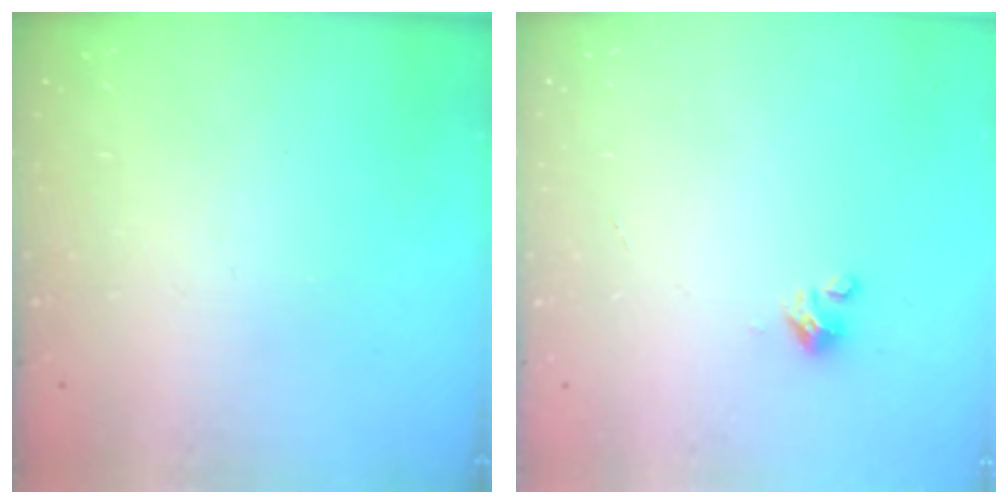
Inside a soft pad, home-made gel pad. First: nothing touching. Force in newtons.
{"total": 2.0, "press": 2.0, "slide": 0.2}